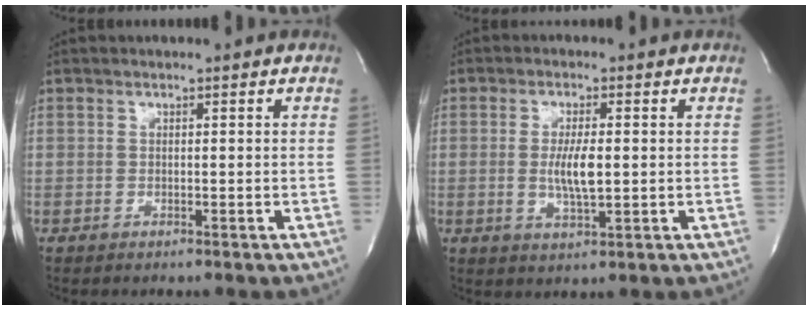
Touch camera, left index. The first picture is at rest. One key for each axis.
{"total": 4.9, "fx": -0.5, "fy": 0.9, "fz": 4.8, "tx": -0.097, "ty": -0.013, "tz": -0.006}